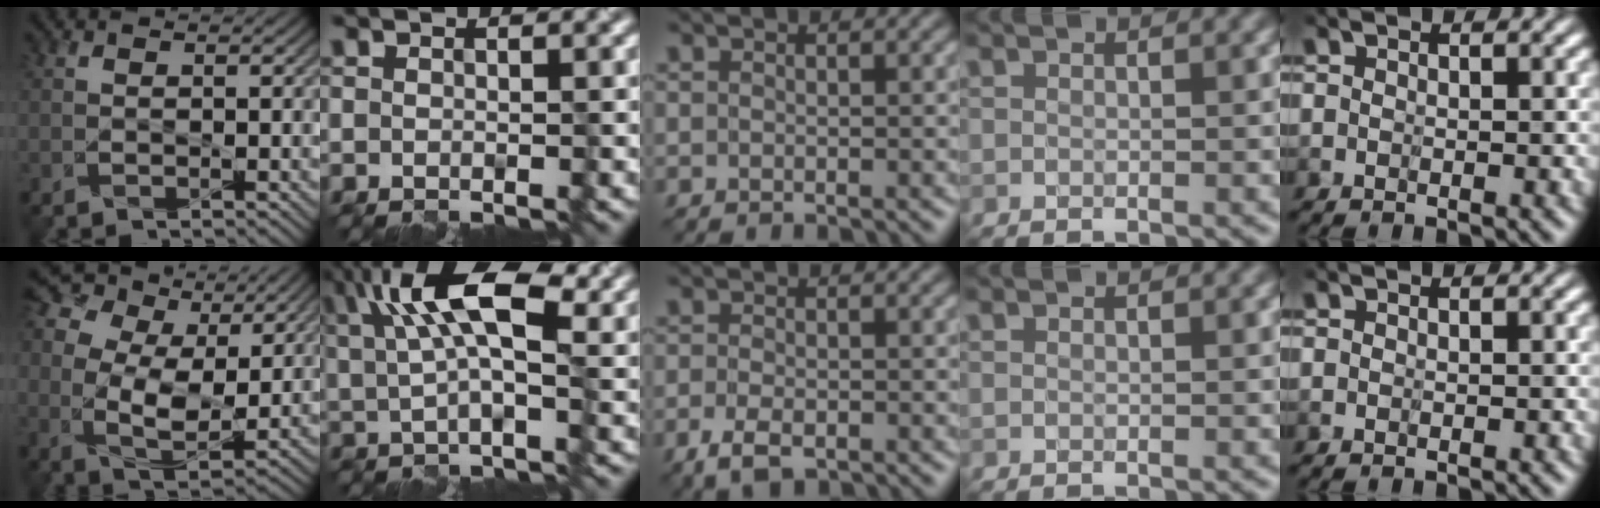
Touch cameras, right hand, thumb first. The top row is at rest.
{"thumb": {"total": 11.9, "force": [4.7, 7.2, 8.2], "torque": [-0.191, 0.016, 0.081]}, "index": {"total": 8.4, "force": [3.3, 3.1, 7.1], "torque": [-0.138, 0.015, 0.054]}, "middle": {"total": 2.8, "force": [-1.7, 1.3, 1.9], "torque": [-0.038, -0.005, -0.035]}}